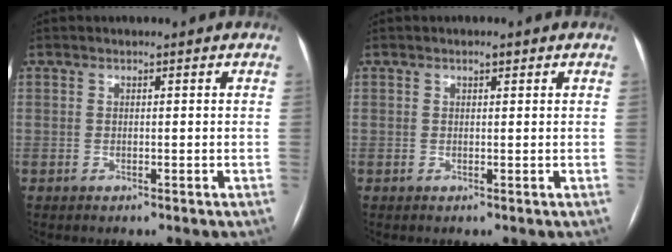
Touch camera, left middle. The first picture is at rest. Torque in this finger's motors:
{"motor_torque": [0.15, -0.07, 0.00, 0.00]}